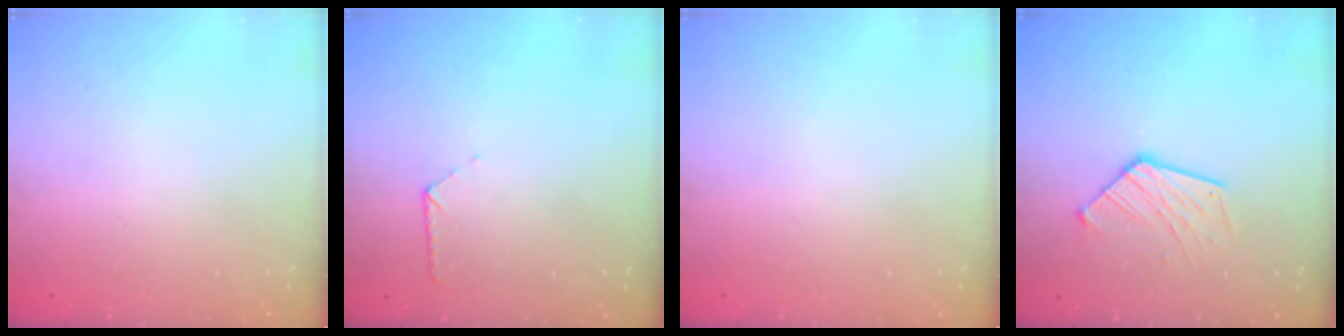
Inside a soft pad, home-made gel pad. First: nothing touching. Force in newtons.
{"total": 6.9, "press": 6.9, "slide": 0.6}
{"total": 0.0}
{"total": 11.1, "press": 11.0, "slide": 0.9}